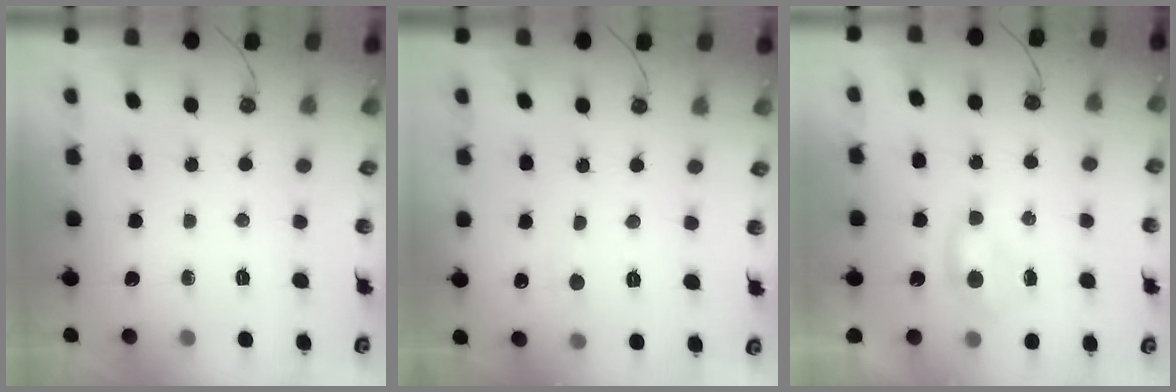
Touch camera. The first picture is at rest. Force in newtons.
{"total": 0.6, "press": 0.5, "slide": 0.4}
{"total": 0.6, "press": 0.4, "slide": 0.4}